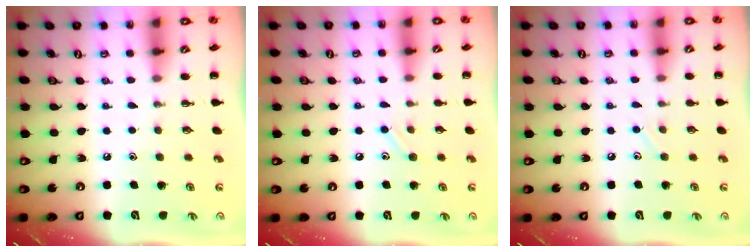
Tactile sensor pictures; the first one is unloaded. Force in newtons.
{"total": 7.0, "press": 6.8, "slide": 1.9}
{"total": 4.1, "press": 3.9, "slide": 1.1}